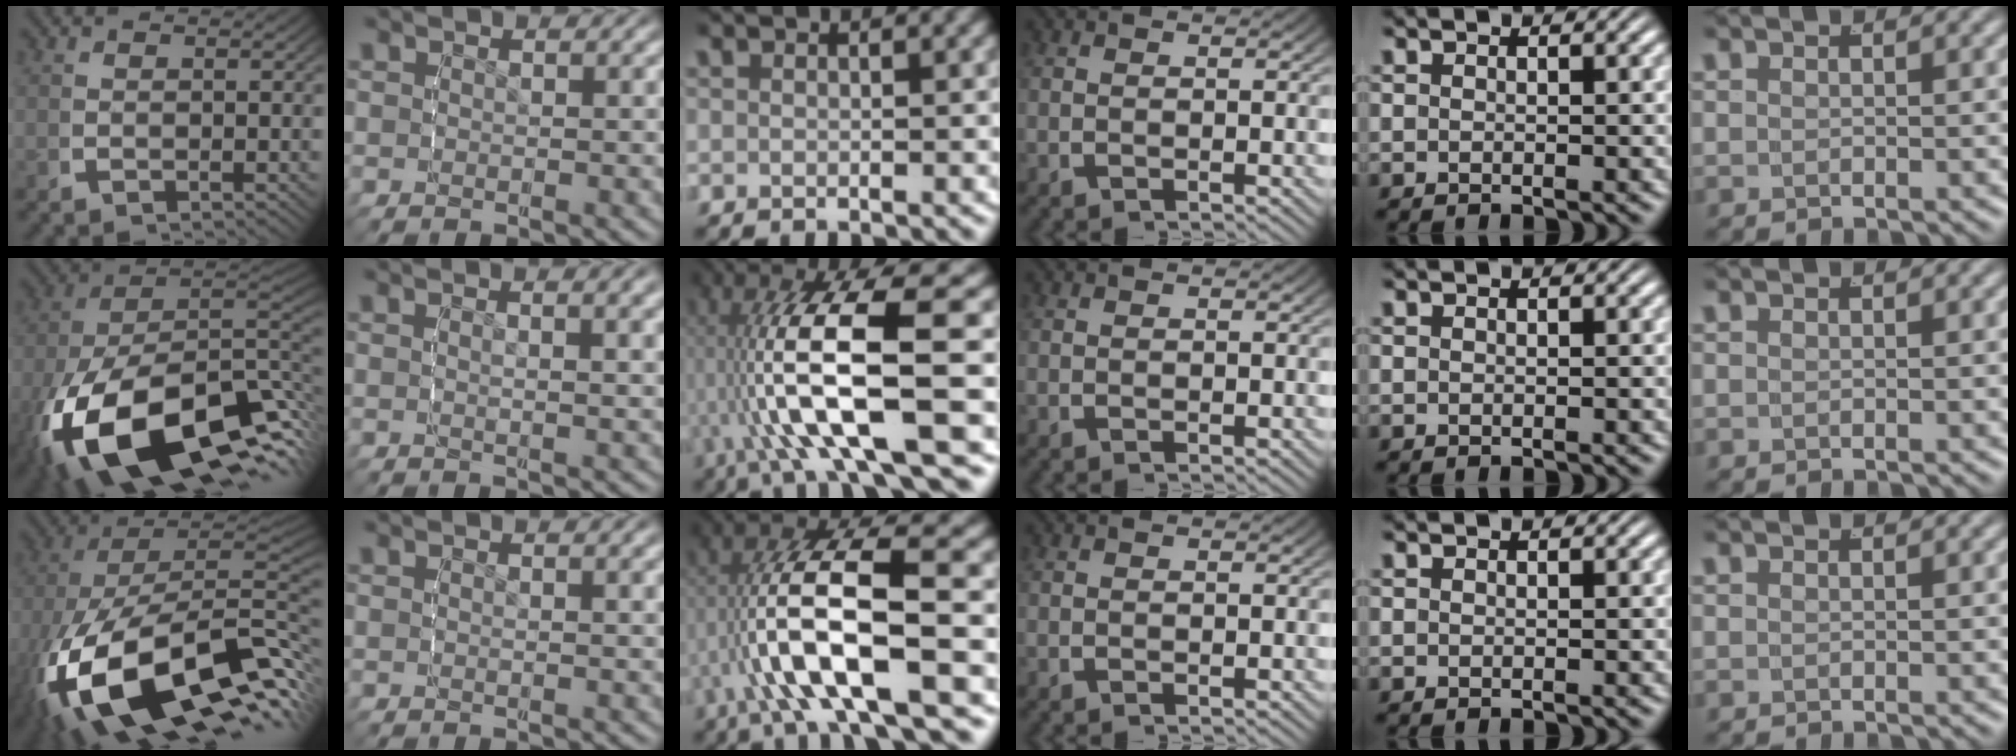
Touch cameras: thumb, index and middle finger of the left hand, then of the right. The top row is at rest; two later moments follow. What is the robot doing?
{"motion": "lift_and_place", "object": "tape"}